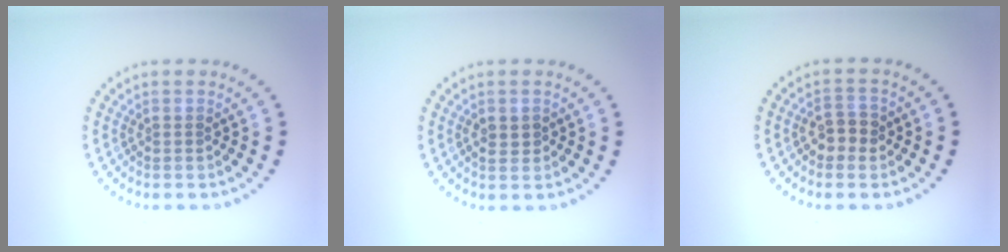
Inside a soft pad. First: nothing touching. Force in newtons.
{"total": 1.2, "press": 1.2, "slide": 0.0}
{"total": 2.1, "press": 2.1, "slide": 0.4}